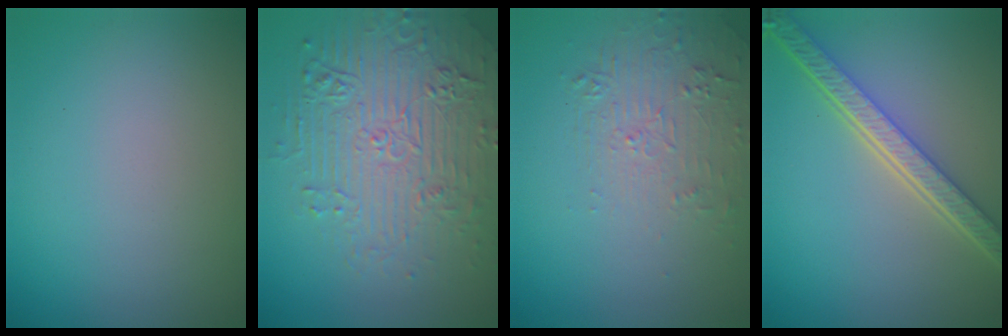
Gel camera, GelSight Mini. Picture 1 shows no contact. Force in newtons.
{"total": 6.9, "press": 5.3, "slide": 4.4}
{"total": 2.1, "press": 0.9, "slide": 1.9}
{"total": 5.8, "press": 4.4, "slide": 3.7}